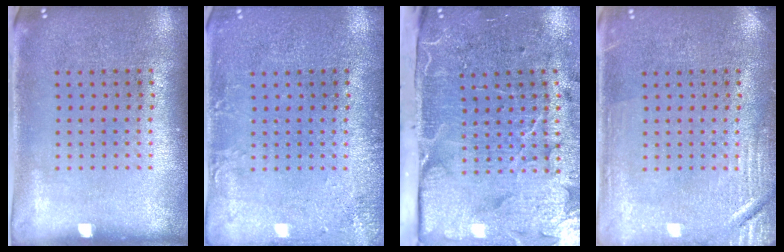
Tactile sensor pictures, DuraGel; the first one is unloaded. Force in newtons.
{"total": 1.9, "press": 1.9, "slide": 0.2}
{"total": 5.1, "press": 4.0, "slide": 3.1}
{"total": 2.7, "press": 2.7, "slide": 0.4}